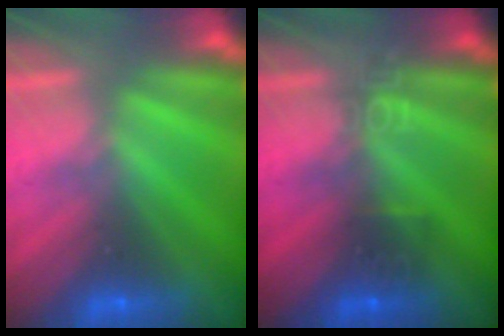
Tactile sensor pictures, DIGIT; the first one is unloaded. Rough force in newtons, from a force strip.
{"total": 3.5}